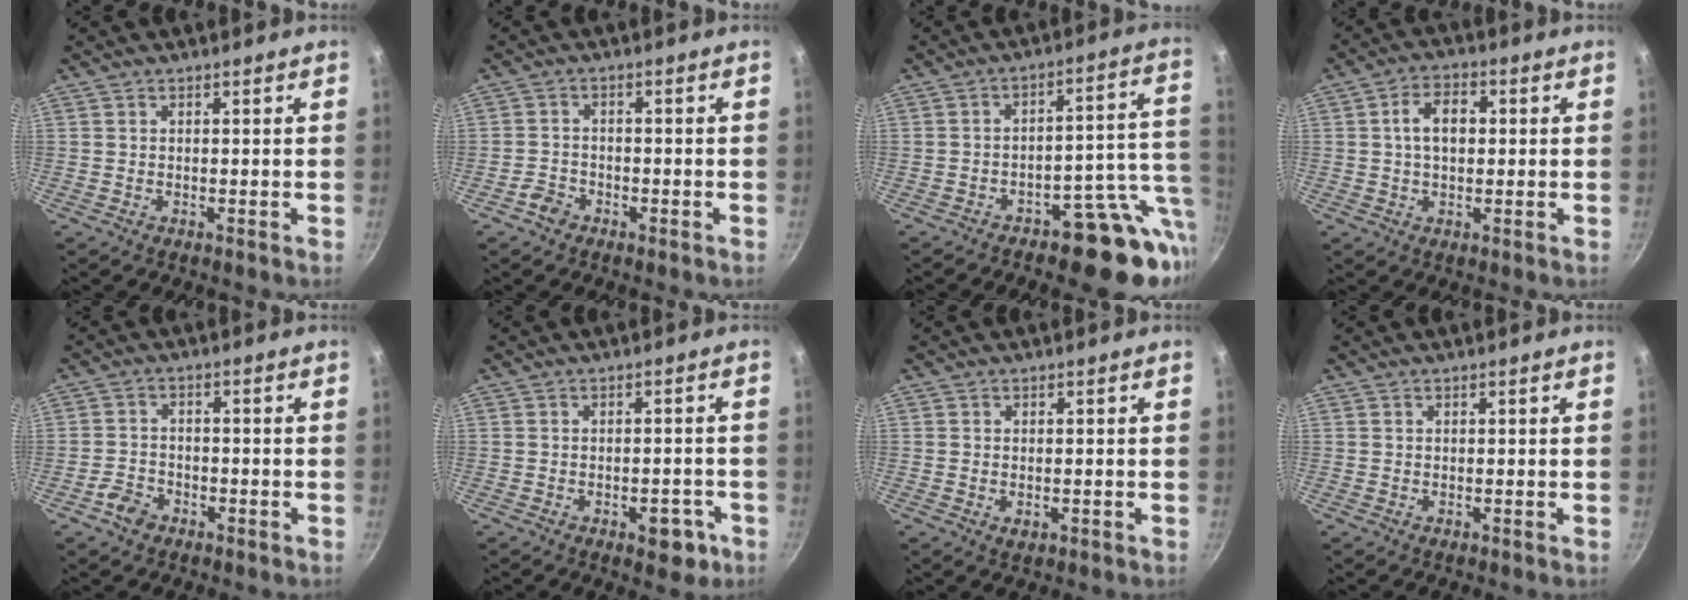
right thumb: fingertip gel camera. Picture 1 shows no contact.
{"total": 3.1, "force": [-2.1, 2.0, 1.0], "torque": [-0.014, 0.025, -0.036]}
{"total": 14.4, "force": [-5.3, 7.4, 11.2], "torque": [-0.078, 0.041, -0.068]}
{"total": 6.8, "force": [0.7, 4.4, 5.2], "torque": [-0.072, 0.018, 0.007]}
{"total": 4.2, "force": [-2.6, 2.8, 1.7], "torque": [-0.027, 0.026, -0.045]}
{"total": 5.4, "force": [-2.6, 2.8, 3.8], "torque": [-0.027, 0.019, -0.024]}
{"total": 1.8, "force": [-0.5, 1.1, 1.4], "torque": [-0.021, -0.004, -0.007]}
{"total": 0.0}